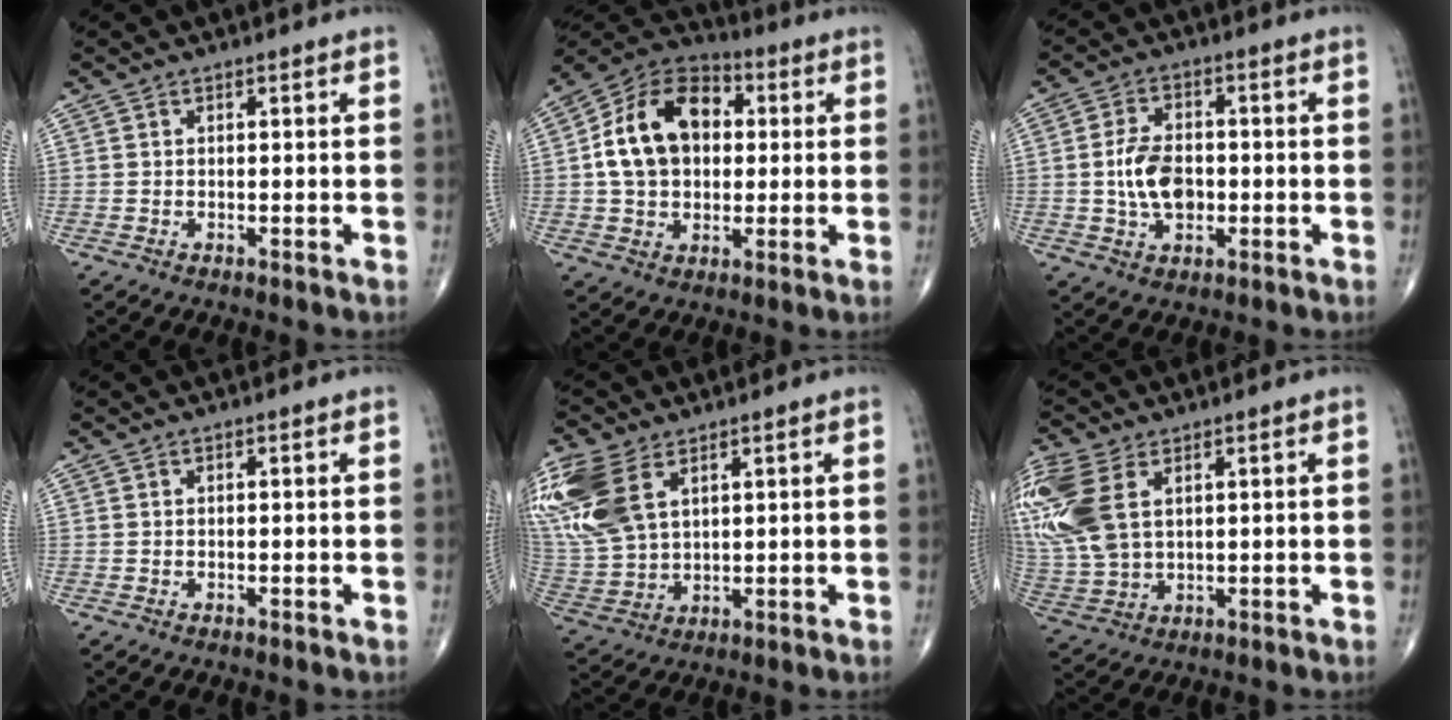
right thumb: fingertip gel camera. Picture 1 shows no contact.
{"total": 16.6, "force": [2.1, 11.7, 11.6], "torque": [-0.173, 0.021, 0.026]}
{"total": 8.5, "force": [-0.7, 5.4, 6.5], "torque": [-0.108, 0.006, -0.013]}
{"total": 0.0}
{"total": 17.8, "force": [8.0, 10.7, 11.8], "torque": [-0.293, -0.007, 0.165]}
{"total": 17.2, "force": [5.7, 10.6, 12.3], "torque": [-0.317, -0.002, 0.118]}